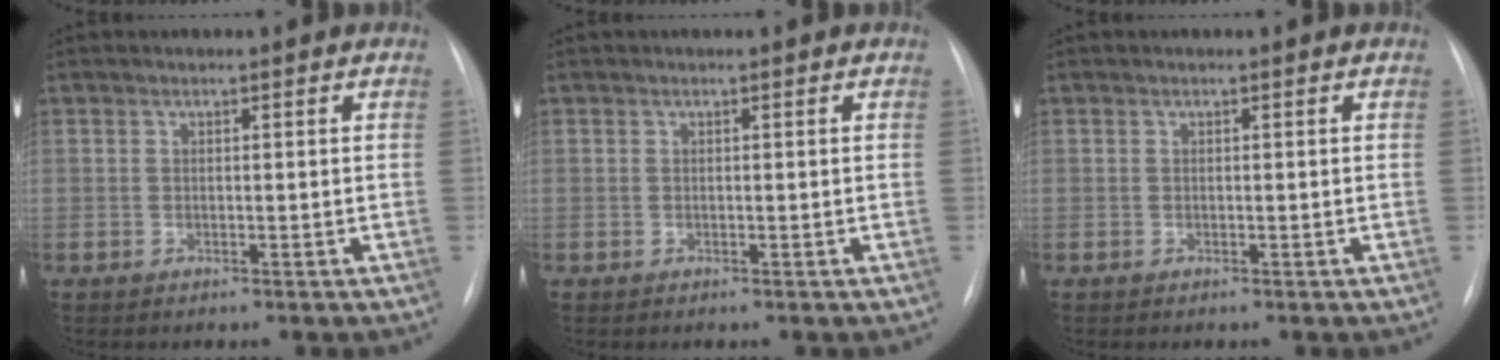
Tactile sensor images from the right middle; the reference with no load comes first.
{"total": 0.0}
{"total": 0.0}